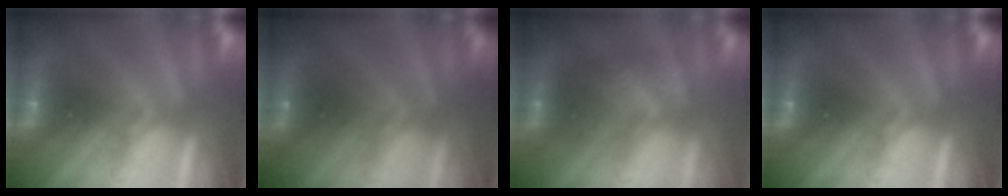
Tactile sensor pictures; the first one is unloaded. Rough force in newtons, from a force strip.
{"total": 1.9}
{"total": 3.5}
{"total": 0.0}